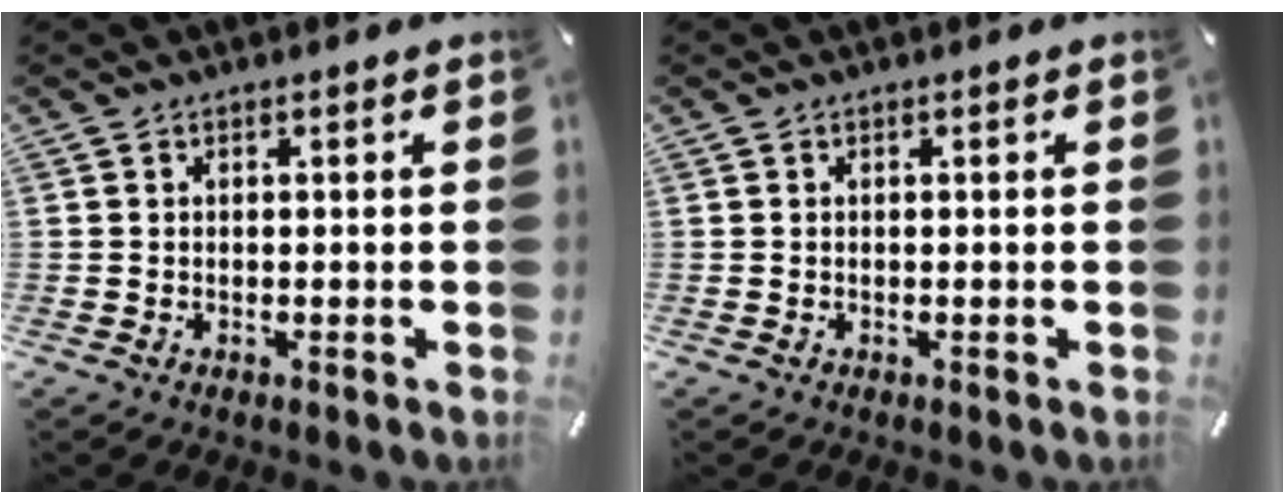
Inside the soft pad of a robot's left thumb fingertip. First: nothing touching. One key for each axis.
{"total": 0.0}